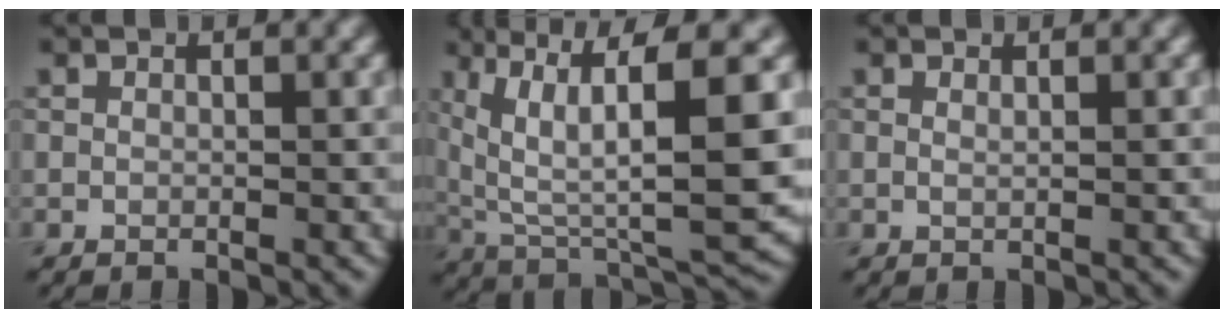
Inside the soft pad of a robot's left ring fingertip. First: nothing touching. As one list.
[{"total": 12.1, "force": [4.2, 3.6, 10.8], "torque": [-0.190, -0.005, 0.086]}, {"total": 0.9, "force": [0.4, 0.3, 0.7], "torque": [-0.009, 0.000, 0.002]}]